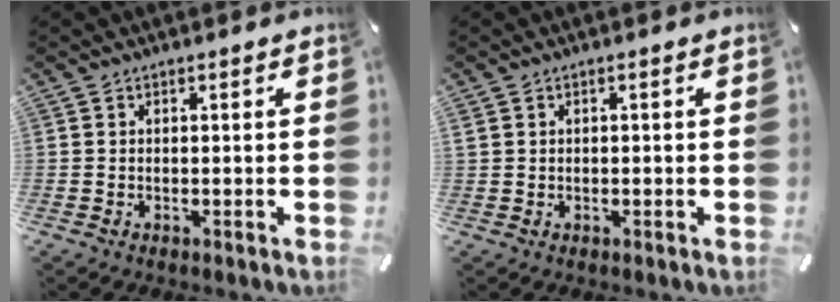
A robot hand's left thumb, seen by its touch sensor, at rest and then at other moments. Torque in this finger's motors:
{"motor_torque": [1.11, 1.19, 0.64, -0.81, 0.27]}